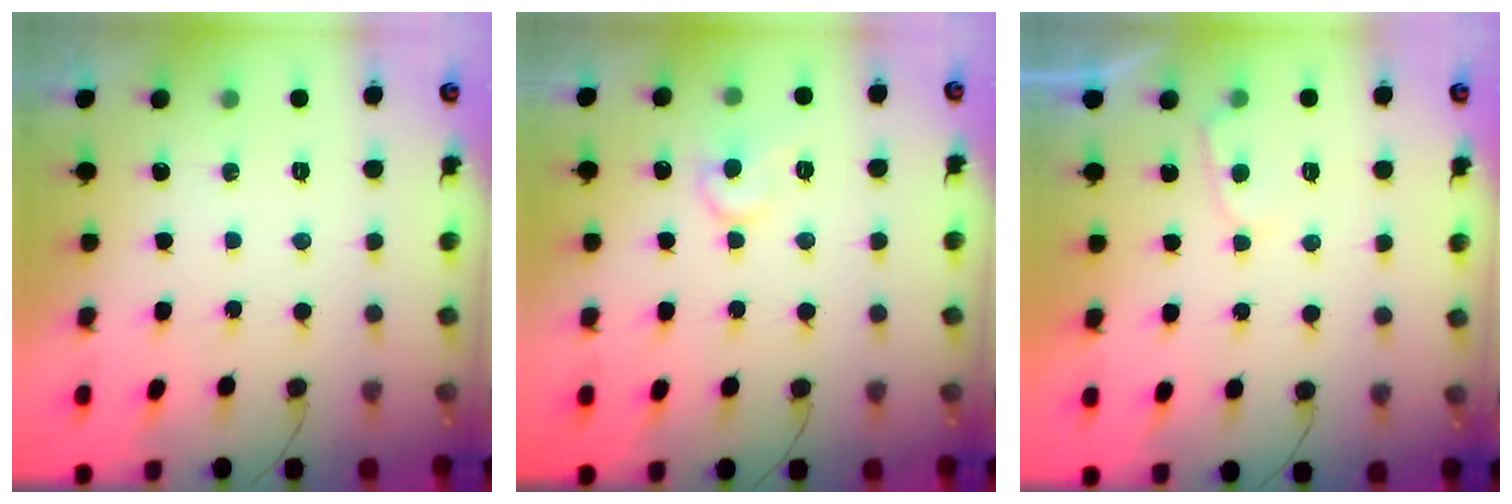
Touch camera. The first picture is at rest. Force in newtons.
{"total": 8.7, "press": 8.7, "slide": 0.8}
{"total": 2.3, "press": 2.3, "slide": 0.2}